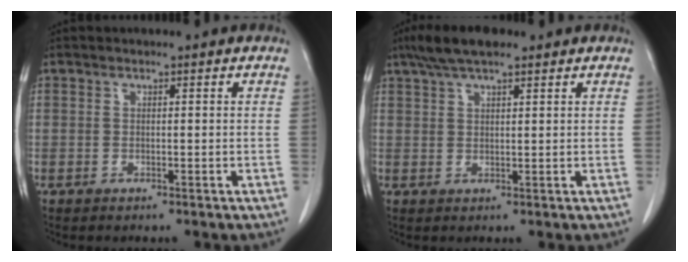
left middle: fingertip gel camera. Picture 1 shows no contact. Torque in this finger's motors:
{"motor_torque": [0.48, -0.45, 0.01, 0.03]}